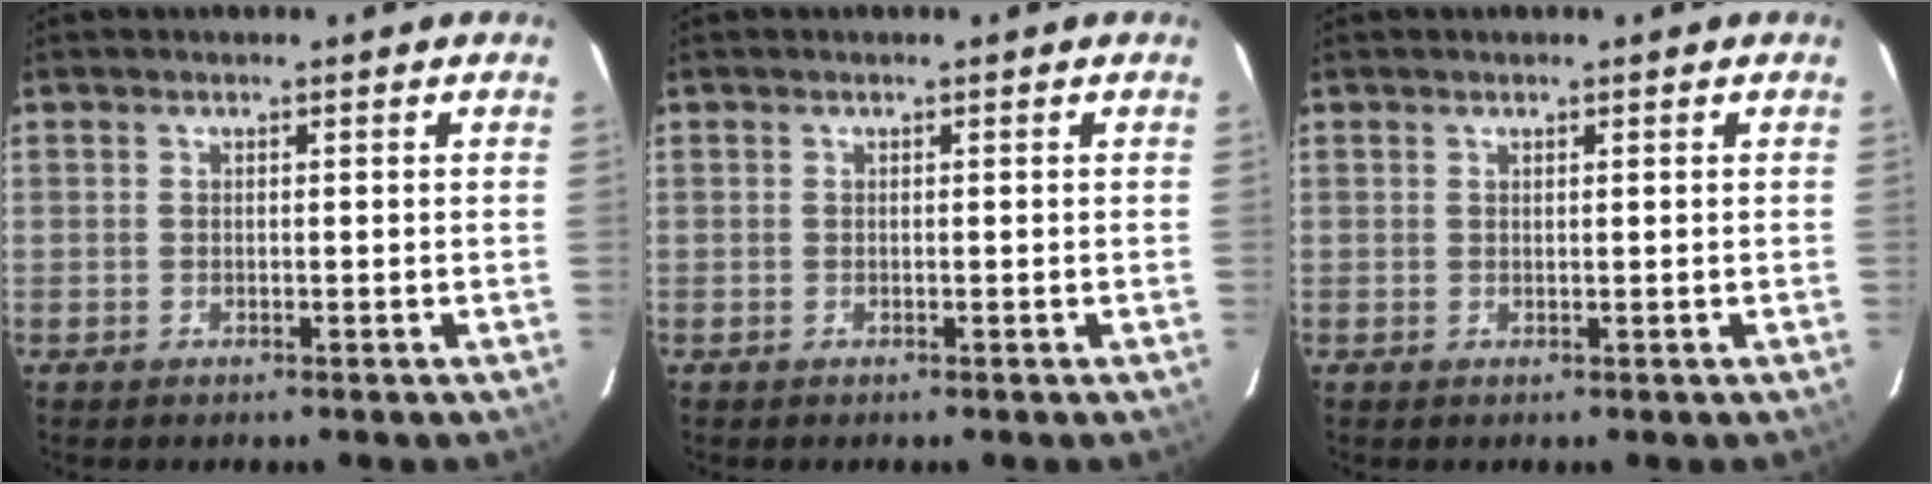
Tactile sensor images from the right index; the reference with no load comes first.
{"total": 0.0}
{"total": 0.5, "force": [0.5, -0.1, 0.2], "torque": [-0.007, -0.002, 0.007]}